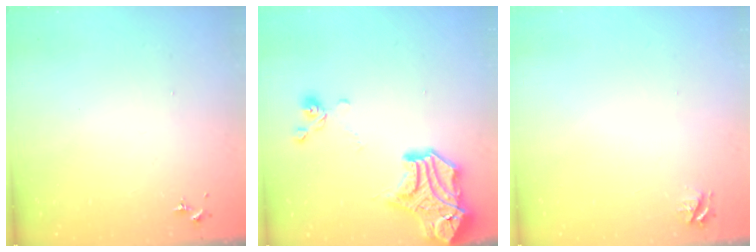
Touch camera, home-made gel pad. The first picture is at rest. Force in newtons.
{"total": 18.9, "press": 18.7, "slide": 2.7}
{"total": 4.2, "press": 4.1, "slide": 0.5}